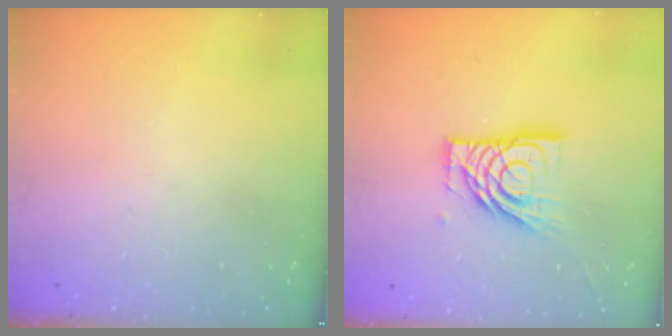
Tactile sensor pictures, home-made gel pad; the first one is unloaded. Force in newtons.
{"total": 14.2, "press": 14.1, "slide": 1.6}